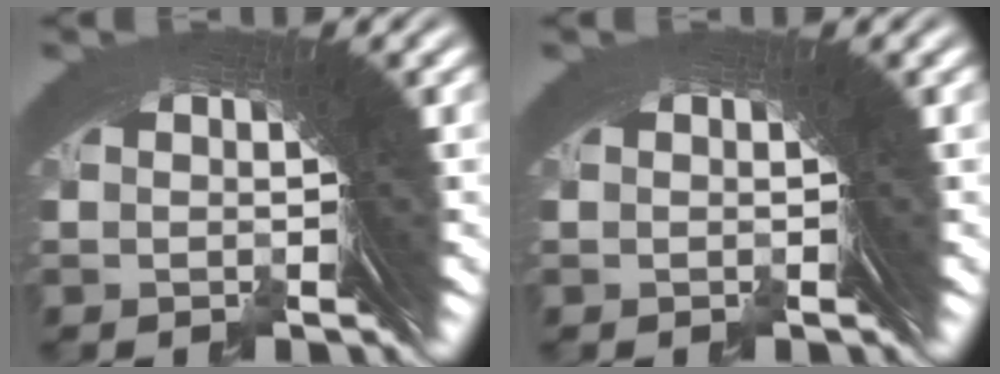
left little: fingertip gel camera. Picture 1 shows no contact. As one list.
[{"total": 0.0}]